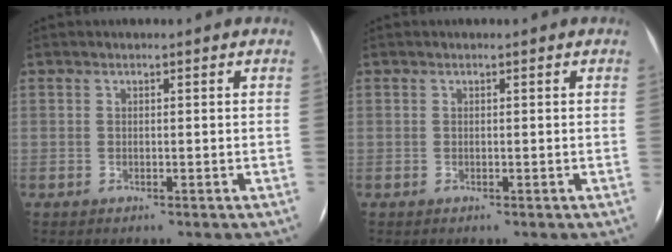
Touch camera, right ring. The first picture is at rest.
{"total": 0.0}